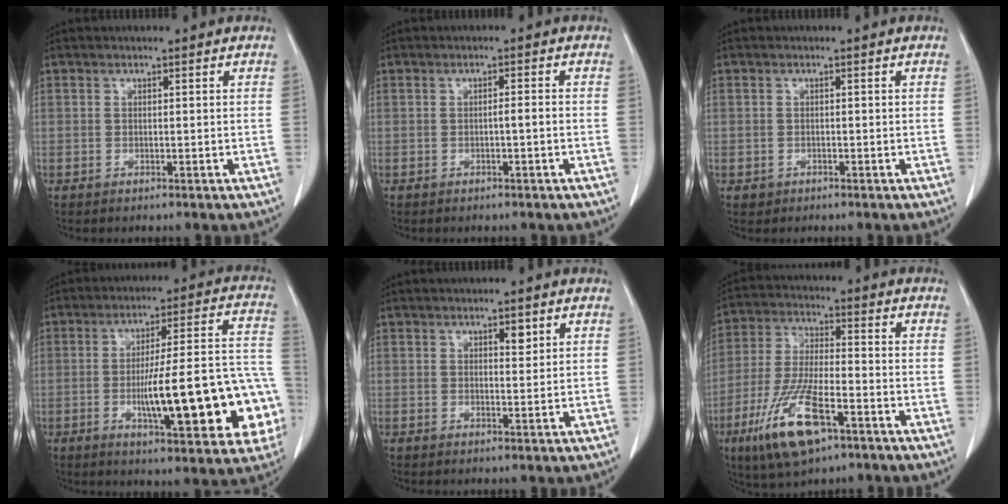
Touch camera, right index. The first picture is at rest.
{"total": 1.2, "force": [-0.4, 0.0, 1.1], "torque": [-0.017, 0.002, -0.006]}
{"total": 1.0, "force": [-0.5, 0.9, 0.0], "torque": [-0.002, 0.004, -0.007]}
{"total": 21.1, "force": [-5.4, 3.7, 20.1], "torque": [-0.204, 0.035, -0.060]}
{"total": 2.0, "force": [1.0, 0.7, 1.5], "torque": [-0.021, -0.004, 0.014]}
{"total": 13.4, "force": [-6.9, 3.5, 11.0], "torque": [-0.227, -0.019, -0.122]}